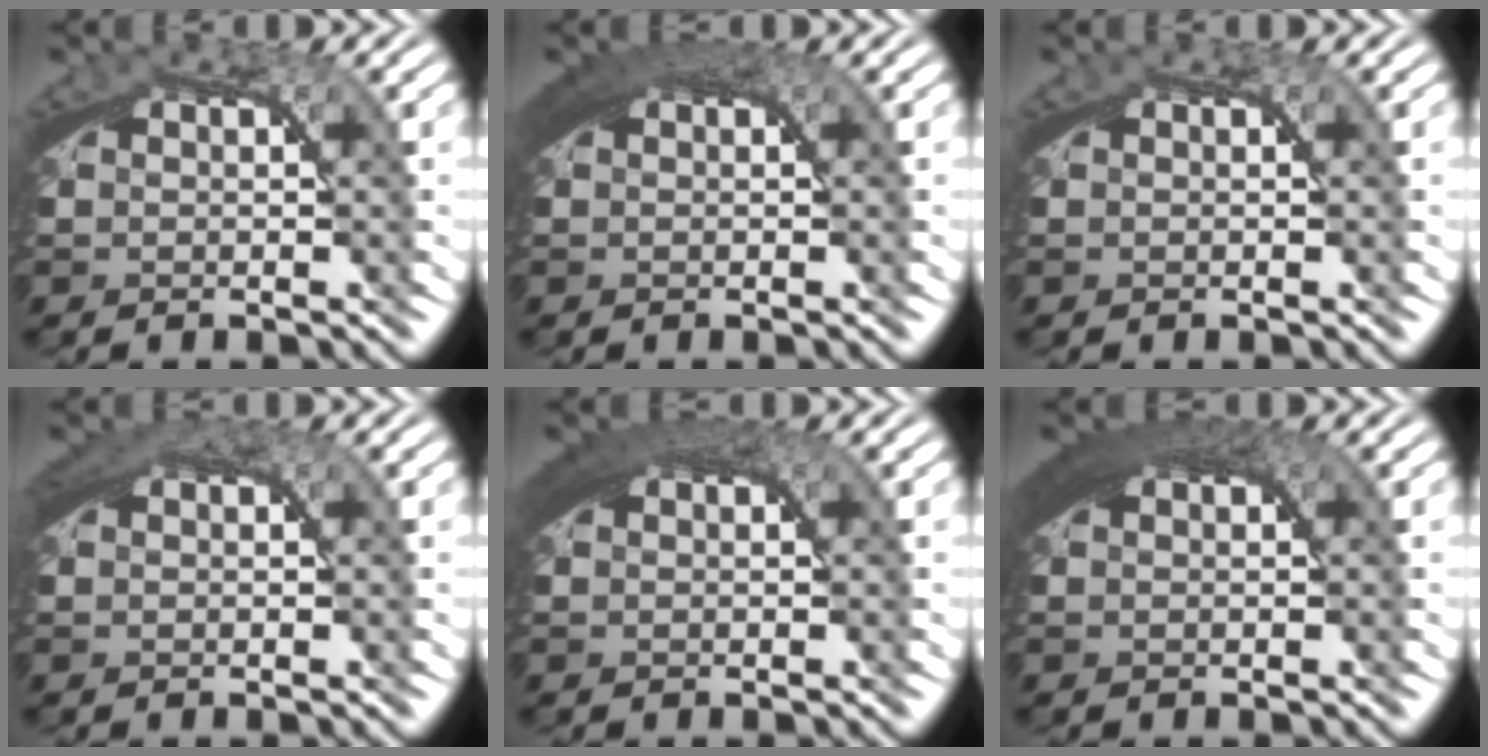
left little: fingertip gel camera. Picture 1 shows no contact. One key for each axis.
{"total": 3.5, "fx": 1.6, "fy": 1.2, "fz": 2.8, "tx": -0.041, "ty": 0.013, "tz": 0.021}
{"total": 0.0}
{"total": 2.1, "fx": 1.1, "fy": 0.9, "fz": 1.5, "tx": -0.022, "ty": 0.010, "tz": 0.014}
{"total": 3.6, "fx": 1.6, "fy": 1.2, "fz": 2.9, "tx": -0.041, "ty": 0.013, "tz": 0.021}
{"total": 4.6, "fx": 1.9, "fy": 1.6, "fz": 3.9, "tx": -0.053, "ty": 0.016, "tz": 0.025}